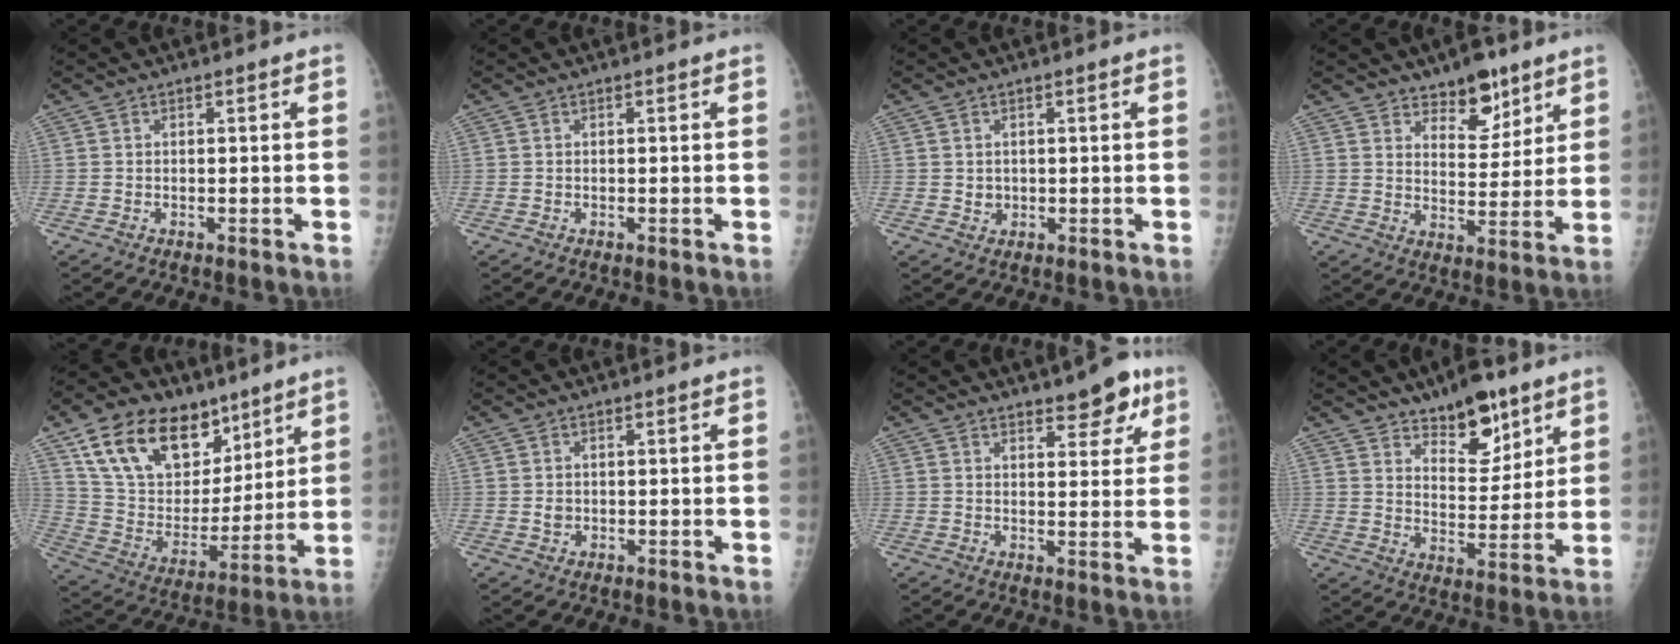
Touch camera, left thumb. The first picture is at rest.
{"total": 0.0}
{"total": 1.5, "force": [0.3, 1.4, 0.5], "torque": [-0.003, -0.003, 0.010]}
{"total": 8.6, "force": [6.2, 4.3, 4.1], "torque": [-0.026, -0.044, 0.099]}
{"total": 22.5, "force": [13.6, 13.6, 11.6], "torque": [-0.165, -0.039, 0.248]}
{"total": 1.3, "force": [0.1, 1.2, 0.6], "torque": [-0.007, -0.001, 0.006]}
{"total": 6.7, "force": [4.4, 2.7, 4.3], "torque": [-0.030, -0.024, 0.057]}
{"total": 11.3, "force": [7.9, 5.1, 6.3], "torque": [-0.064, -0.059, 0.132]}